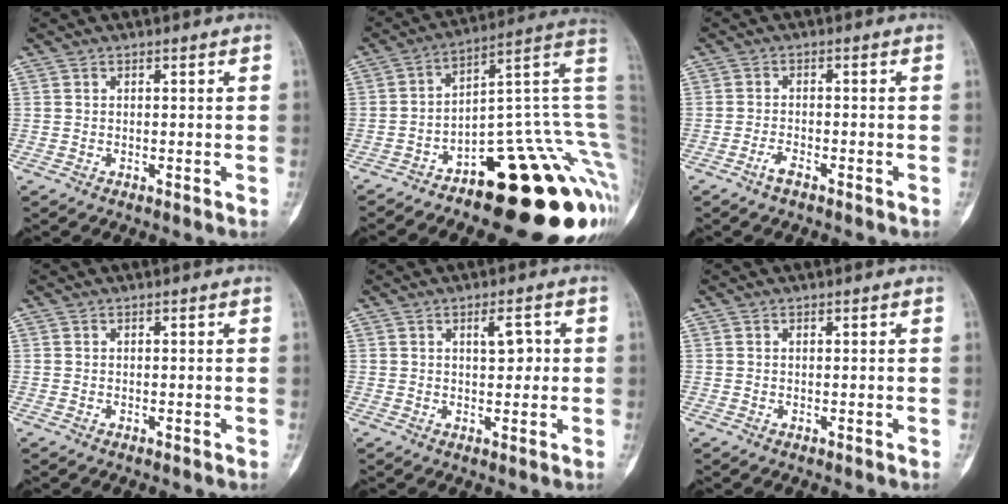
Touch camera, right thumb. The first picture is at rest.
{"total": 23.5, "force": [-8.7, 8.7, 20.1], "torque": [-0.132, 0.125, -0.113]}
{"total": 2.1, "force": [-1.5, 0.7, 1.2], "torque": [-0.030, 0.010, -0.033]}
{"total": 0.0}
{"total": 3.8, "force": [0.9, 1.7, 3.2], "torque": [-0.039, -0.001, 0.012]}
{"total": 0.0}